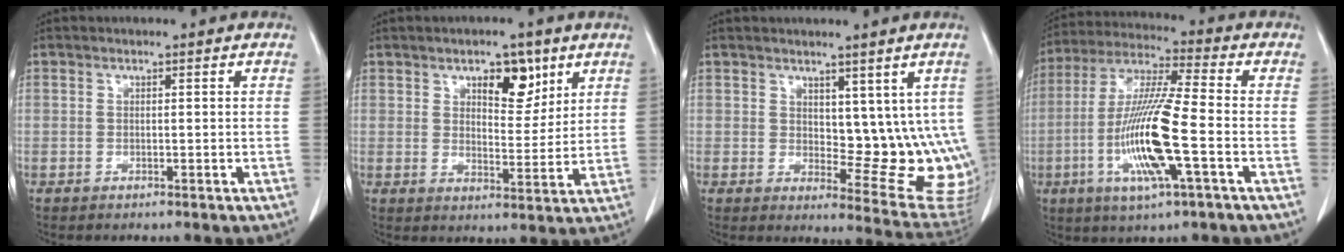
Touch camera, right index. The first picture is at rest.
{"total": 6.9, "force": [3.9, 3.1, 4.7], "torque": [-0.064, 0.001, 0.060]}
{"total": 10.8, "force": [3.1, 5.1, 9.0], "torque": [-0.093, -0.015, 0.053]}
{"total": 15.2, "force": [-3.8, 0.8, 14.7], "torque": [-0.300, -0.012, -0.072]}